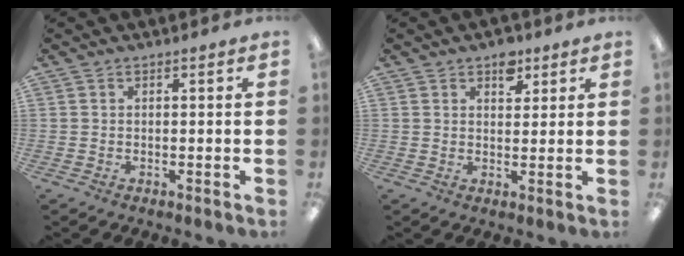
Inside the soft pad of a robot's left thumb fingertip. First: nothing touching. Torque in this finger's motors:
{"motor_torque": [0.72, 0.23, 0.45, -0.31, 0.13]}